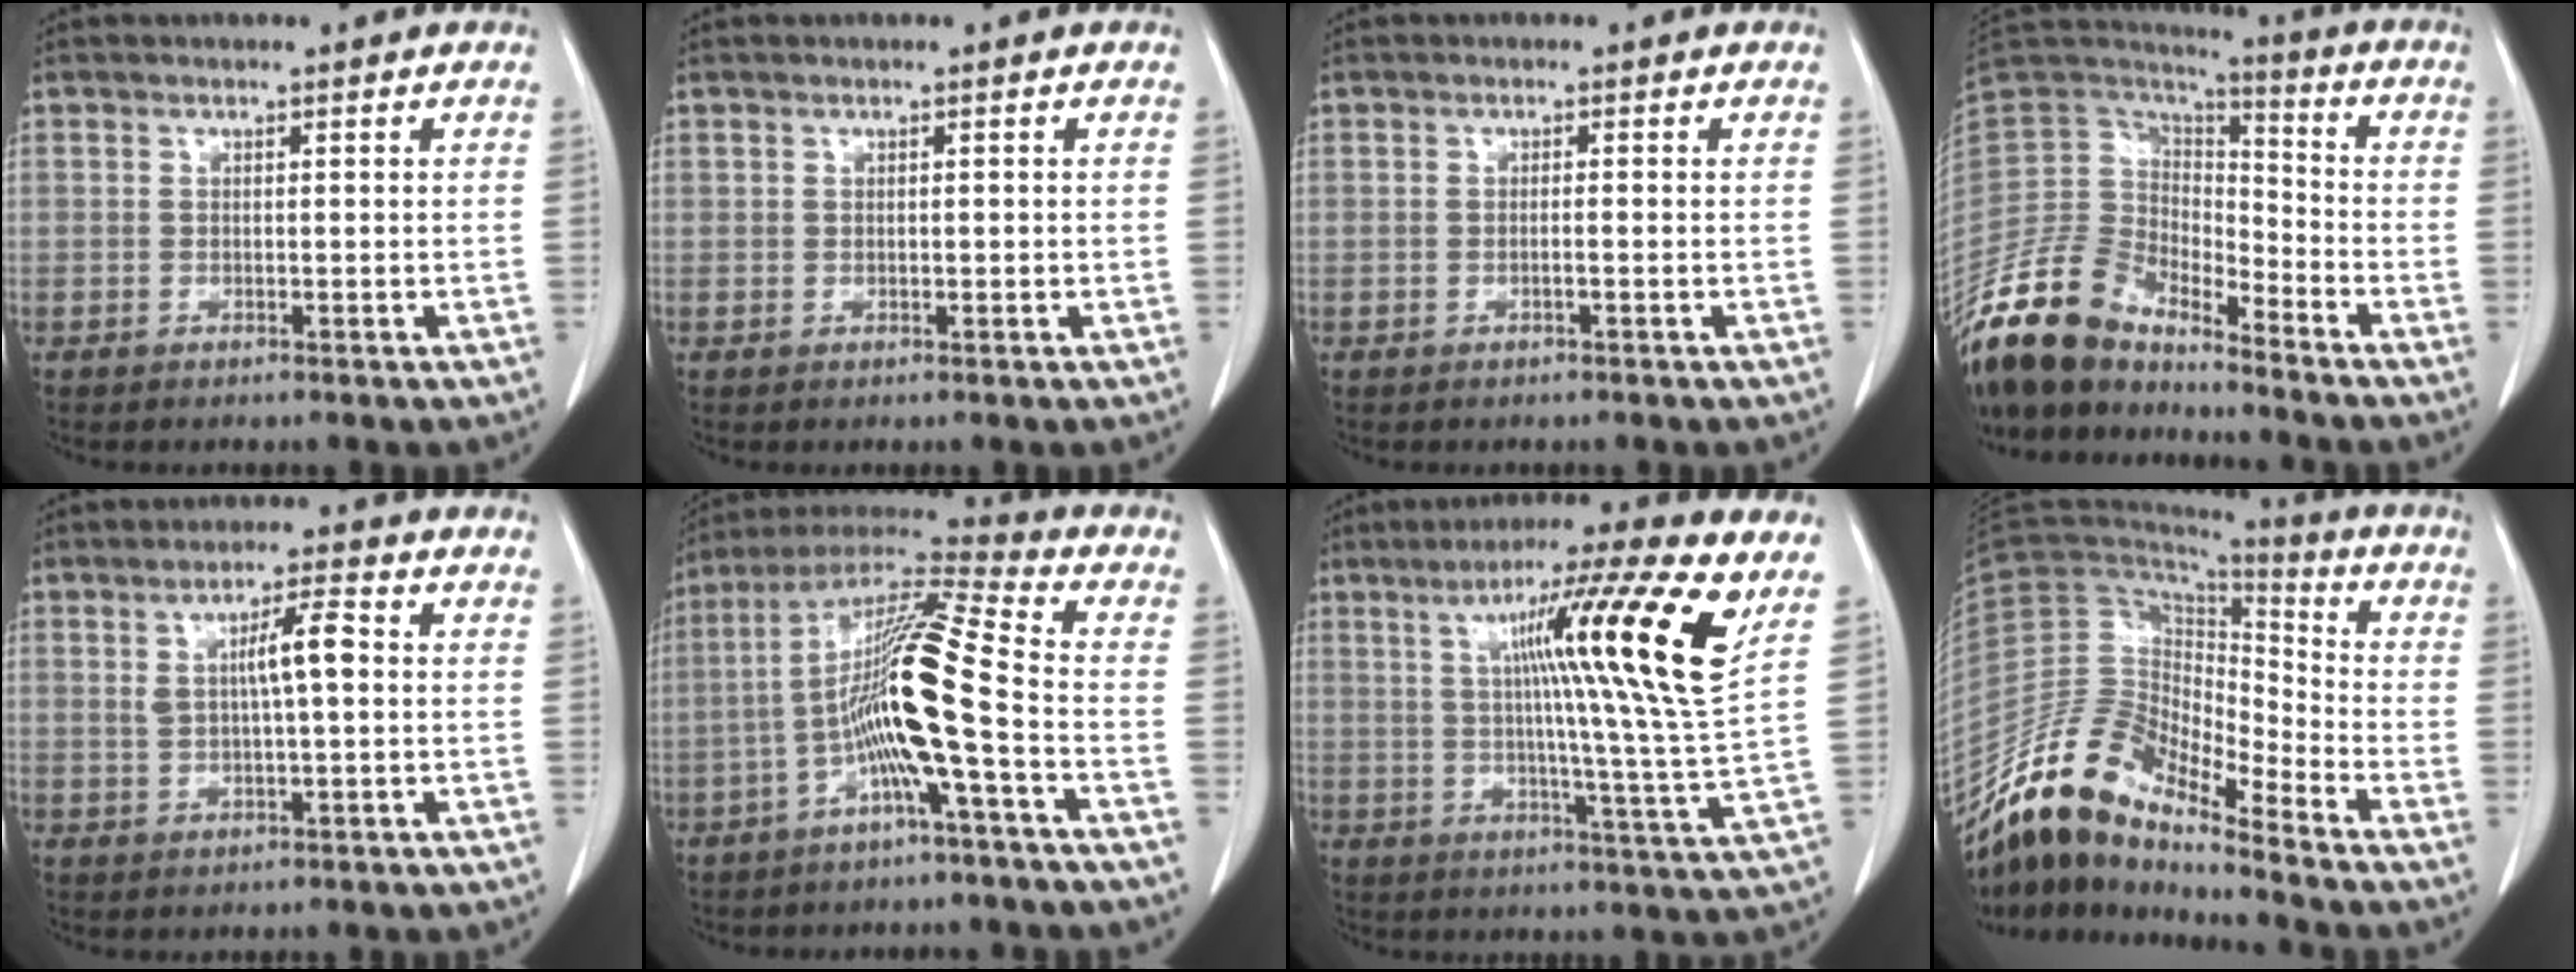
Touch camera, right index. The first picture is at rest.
{"total": 0.8, "force": [0.0, 0.6, 0.6], "torque": [-0.016, 0.003, 0.003]}
{"total": 1.1, "force": [-0.3, 0.3, 1.0], "torque": [-0.022, 0.003, -0.005]}
{"total": 17.6, "force": [-14.9, 6.6, 6.4], "torque": [-0.137, 0.035, -0.285]}
{"total": 6.3, "force": [1.0, 1.3, 6.0], "torque": [-0.107, 0.013, 0.021]}
{"total": 15.2, "force": [-3.5, 0.1, 14.8], "torque": [-0.281, 0.018, -0.073]}
{"total": 18.9, "force": [7.6, -1.6, 17.2], "torque": [-0.255, 0.010, 0.107]}
{"total": 15.2, "force": [-12.7, 4.3, 7.1], "torque": [-0.137, 0.037, -0.241]}